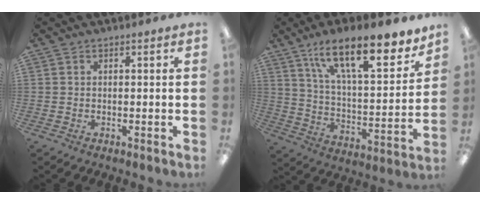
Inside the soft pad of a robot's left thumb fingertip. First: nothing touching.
{"total": 19.9, "force": [13.9, 6.3, 12.8], "torque": [-0.201, -0.084, 0.230]}